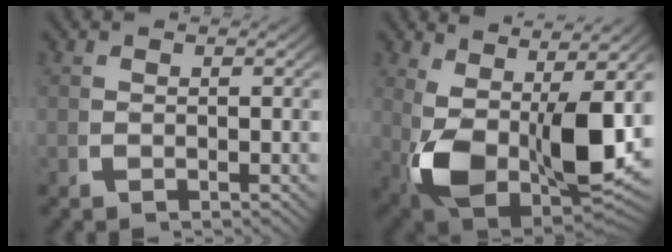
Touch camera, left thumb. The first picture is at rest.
{"total": 15.0, "force": [-1.8, 9.2, 11.7], "torque": [-0.255, -0.076, 0.011]}